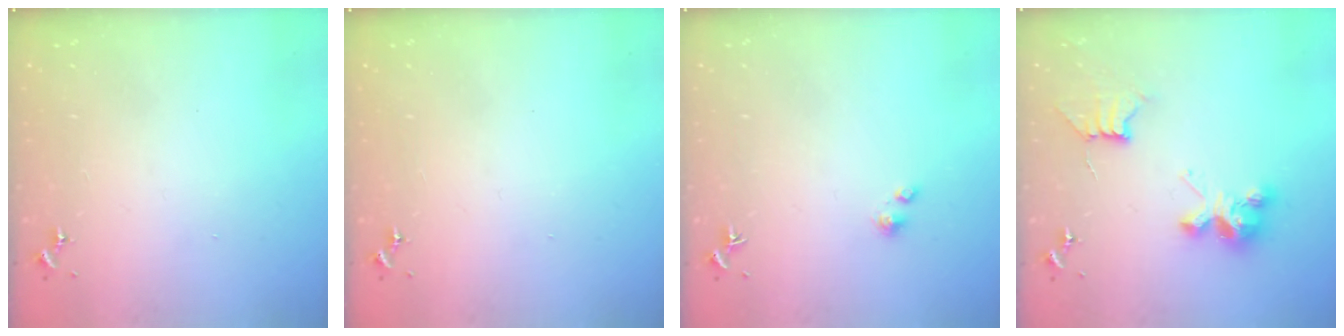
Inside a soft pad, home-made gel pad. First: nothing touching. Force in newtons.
{"total": 0.0}
{"total": 2.2, "press": 2.2, "slide": 0.2}
{"total": 9.5, "press": 9.5, "slide": 0.7}